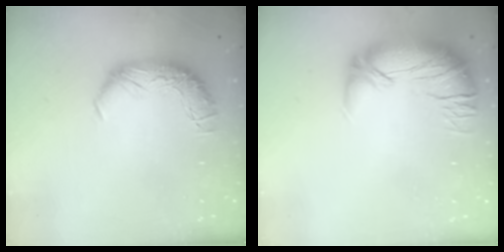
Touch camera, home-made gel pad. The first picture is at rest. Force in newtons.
{"total": 2.9, "press": 0.6, "slide": 2.9}